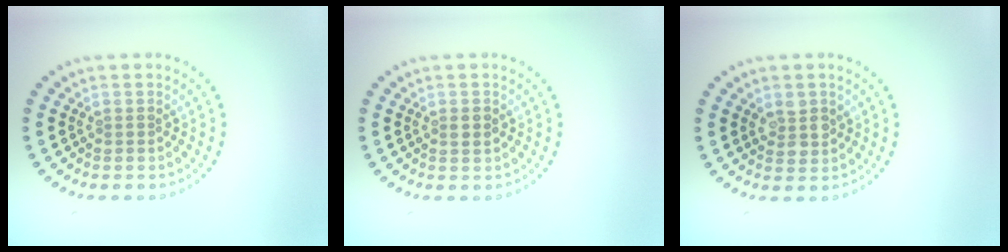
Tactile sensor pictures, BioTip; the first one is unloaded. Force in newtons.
{"total": 1.2, "press": 1.1, "slide": 0.2}
{"total": 2.2, "press": 2.1, "slide": 0.7}